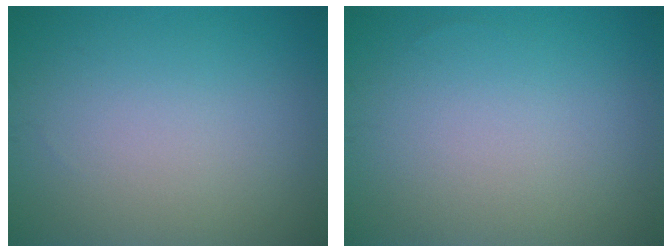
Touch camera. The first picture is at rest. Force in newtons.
{"total": 0.0}